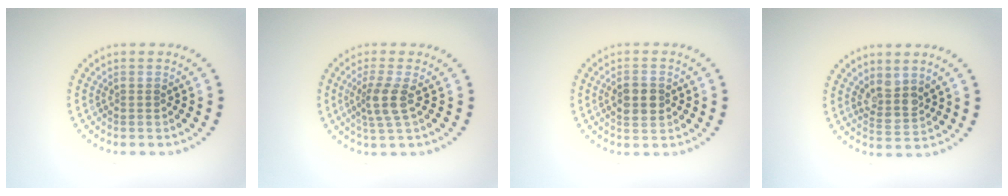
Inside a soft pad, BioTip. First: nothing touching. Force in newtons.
{"total": 2.7, "press": 2.2, "slide": 1.7}
{"total": 3.0, "press": 3.0, "slide": 0.0}
{"total": 2.6, "press": 2.2, "slide": 1.5}